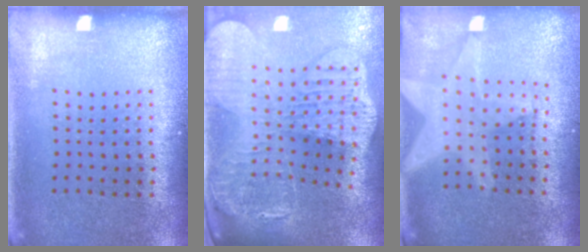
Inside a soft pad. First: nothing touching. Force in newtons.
{"total": 4.5, "press": 3.3, "slide": 3.0}
{"total": 2.3, "press": 1.9, "slide": 1.3}